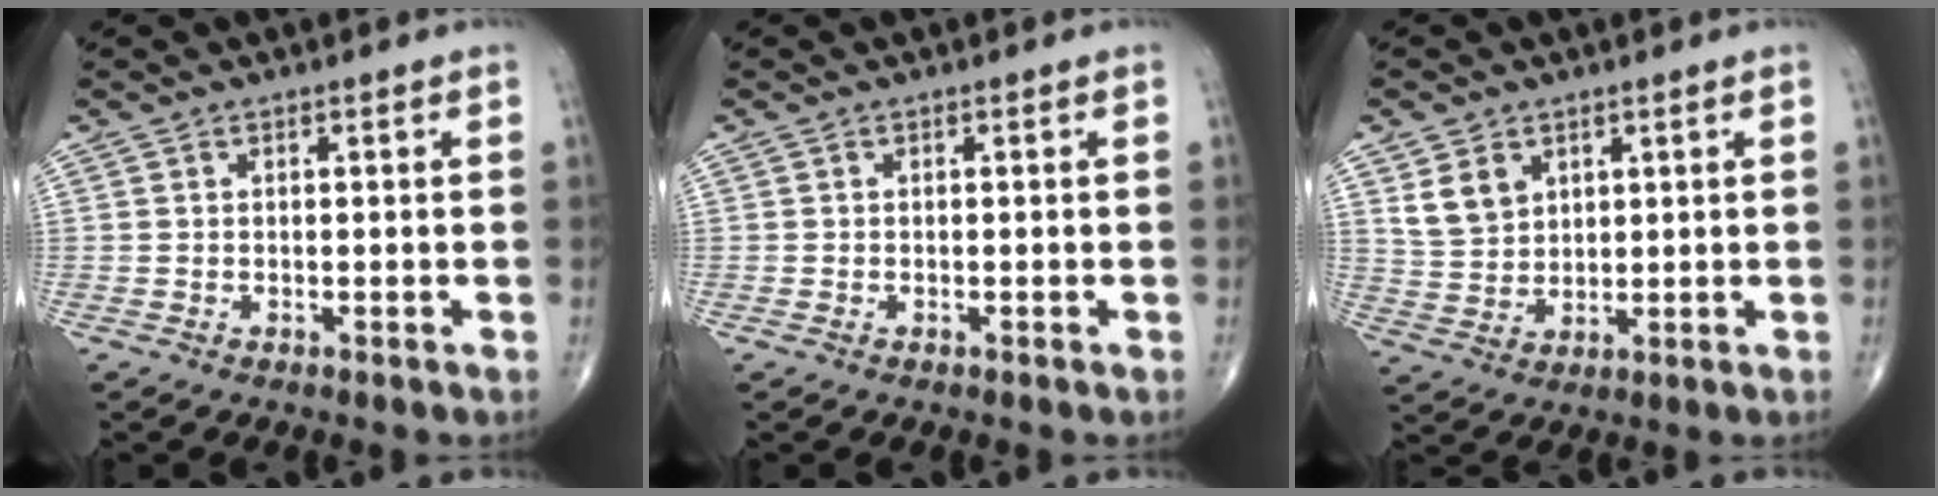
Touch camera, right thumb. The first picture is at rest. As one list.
[{"total": 0.0}, {"total": 6.3, "force": [3.0, 4.6, 3.1], "torque": [-0.043, -0.015, 0.067]}]